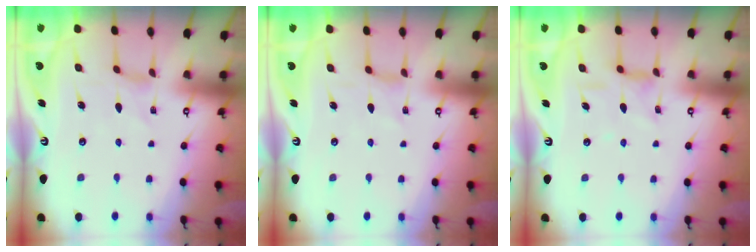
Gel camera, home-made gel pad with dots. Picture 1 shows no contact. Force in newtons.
{"total": 1.6, "press": 1.6, "slide": 0.1}
{"total": 7.3, "press": 7.3, "slide": 0.6}